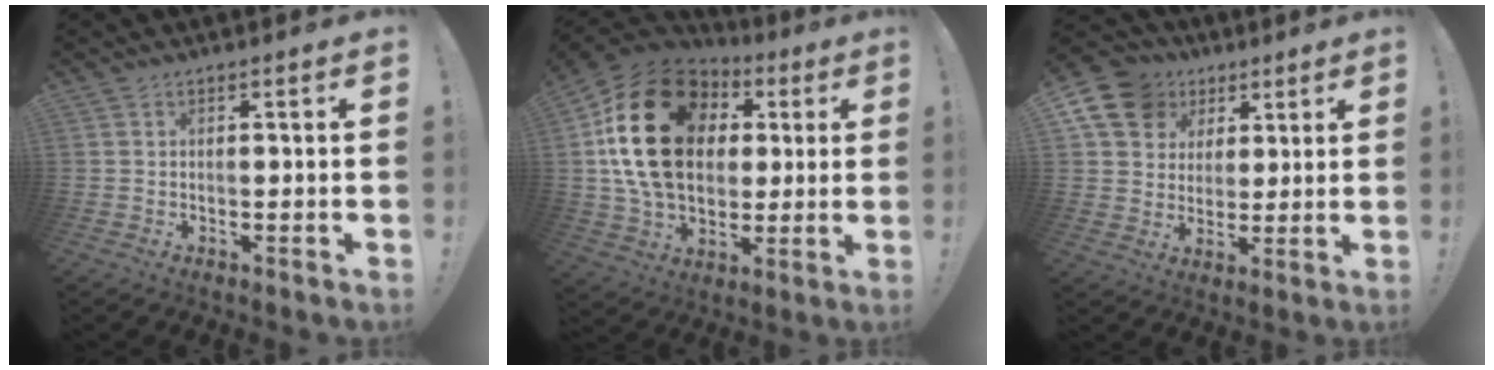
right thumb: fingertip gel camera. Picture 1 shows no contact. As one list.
[{"total": 26.3, "force": [5.6, 19.0, 17.3], "torque": [-0.299, -0.001, 0.120]}, {"total": 14.3, "force": [6.4, 11.5, 5.7], "torque": [-0.094, -0.029, 0.130]}]